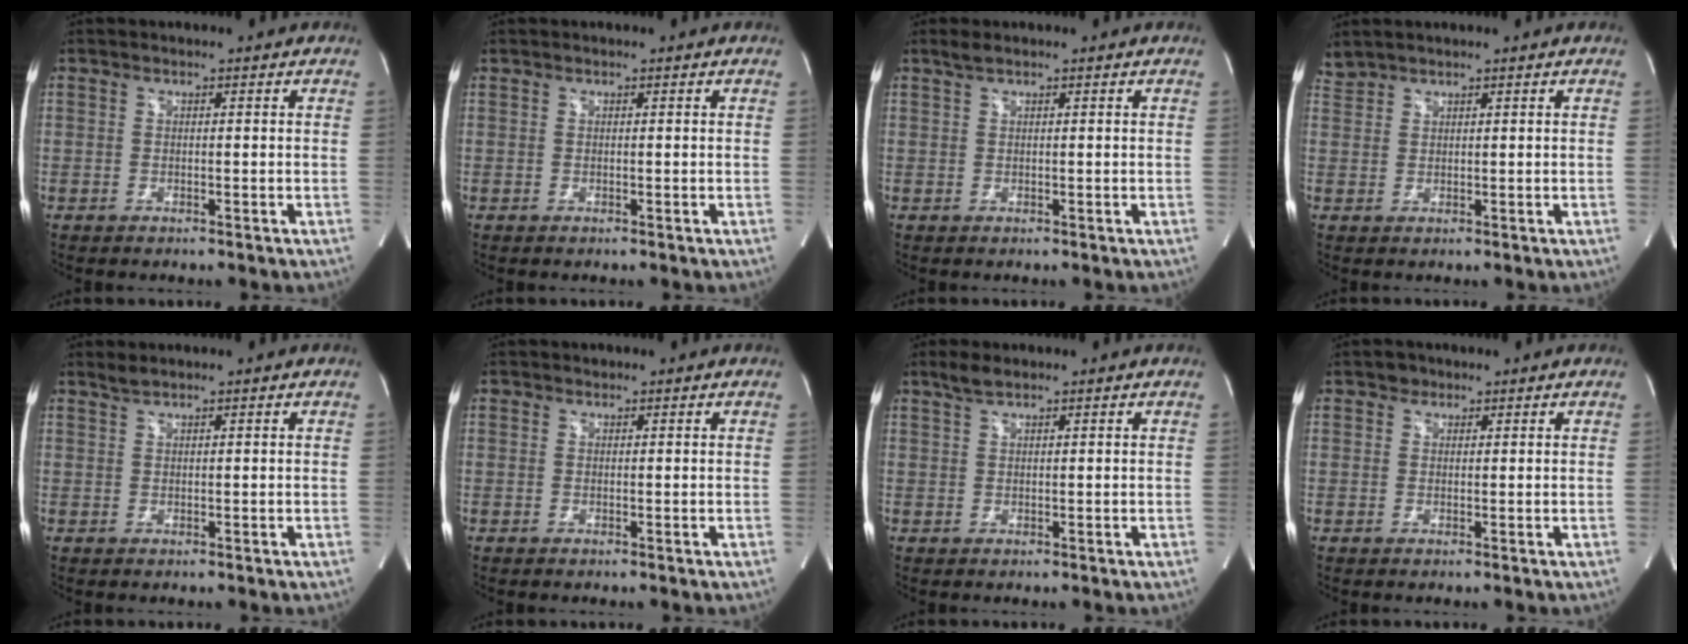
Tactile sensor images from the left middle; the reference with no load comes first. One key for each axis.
{"total": 0.0}
{"total": 1.1, "fx": 0.9, "fy": 0.0, "fz": 0.7, "tx": -0.020, "ty": 0.009, "tz": 0.022}
{"total": 2.0, "fx": 2.0, "fy": 0.1, "fz": 0.0, "tx": -0.011, "ty": 0.017, "tz": 0.047}
{"total": 1.0, "fx": 1.0, "fy": -0.1, "fz": 0.3, "tx": -0.011, "ty": 0.004, "tz": 0.025}
{"total": 0.5, "fx": 0.3, "fy": 0.4, "fz": 0.0, "tx": -0.002, "ty": -0.001, "tz": 0.004}
{"total": 2.1, "fx": 1.7, "fy": 0.4, "fz": 1.2, "tx": -0.033, "ty": 0.008, "tz": 0.036}
{"total": 1.4, "fx": 0.9, "fy": 1.1, "fz": 0.1, "tx": 0.002, "ty": 0.001, "tz": 0.009}